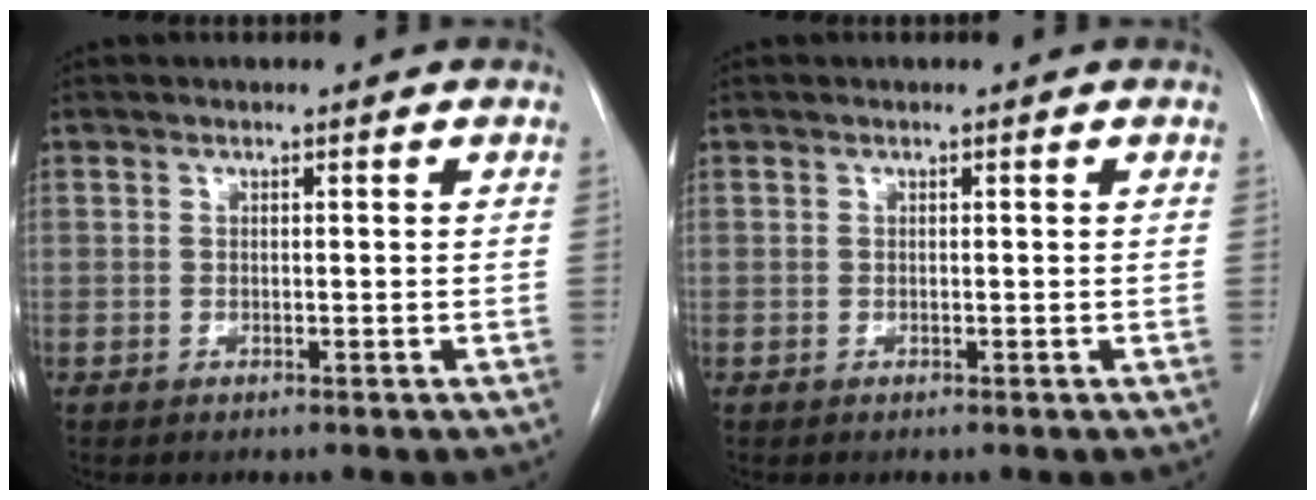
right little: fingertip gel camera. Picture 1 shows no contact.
{"total": 0.0}